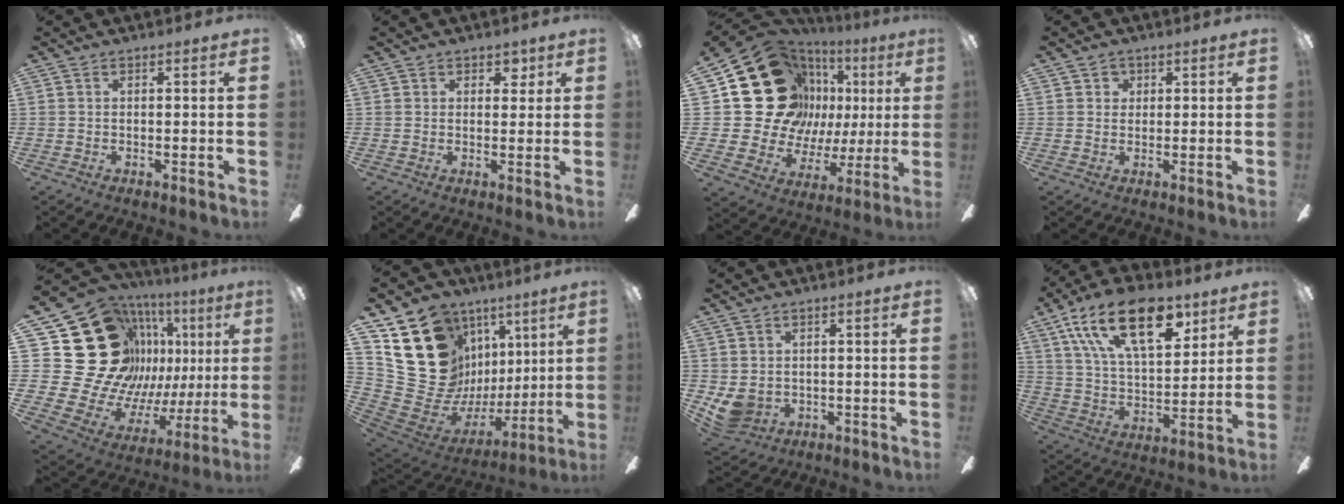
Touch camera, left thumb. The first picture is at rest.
{"total": 2.9, "force": [1.8, 2.1, 0.8], "torque": [0.004, -0.003, 0.028]}
{"total": 25.7, "force": [8.7, 20.3, 13.2], "torque": [-0.260, -0.044, 0.194]}
{"total": 2.4, "force": [1.2, 2.1, 0.4], "torque": [0.004, 0.001, 0.018]}
{"total": 32.3, "force": [11.0, 23.7, 18.9], "torque": [-0.361, -0.094, 0.266]}
{"total": 23.2, "force": [8.6, 18.7, 10.8], "torque": [-0.225, -0.069, 0.207]}
{"total": 6.2, "force": [-0.3, 5.4, 3.1], "torque": [-0.076, 0.004, -0.005]}
{"total": 22.8, "force": [12.5, 11.1, 15.6], "torque": [-0.269, -0.054, 0.213]}